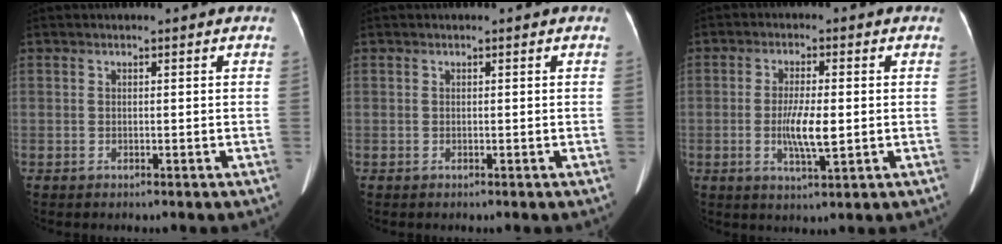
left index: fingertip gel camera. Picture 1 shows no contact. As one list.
[{"total": 0.0}, {"total": 5.9, "force": [-0.7, 1.1, 5.7], "torque": [-0.112, -0.008, -0.012]}]